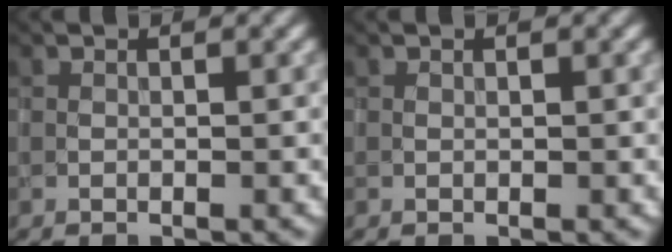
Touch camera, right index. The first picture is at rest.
{"total": 0.0}